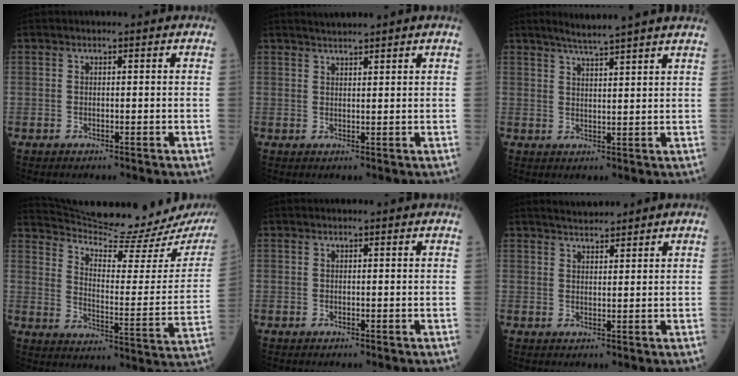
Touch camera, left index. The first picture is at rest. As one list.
[{"total": 2.1, "force": [2.0, -0.5, 0.5], "torque": [-0.008, 0.007, 0.038]}, {"total": 7.7, "force": [6.7, -0.9, 3.6], "torque": [-0.058, 0.014, 0.089]}, {"total": 20.9, "force": [19.8, 0.1, 6.8], "torque": [-0.107, -0.085, 0.268]}, {"total": 0.0}, {"total": 2.9, "force": [2.8, 0.2, 0.7], "torque": [-0.016, 0.010, 0.049]}]